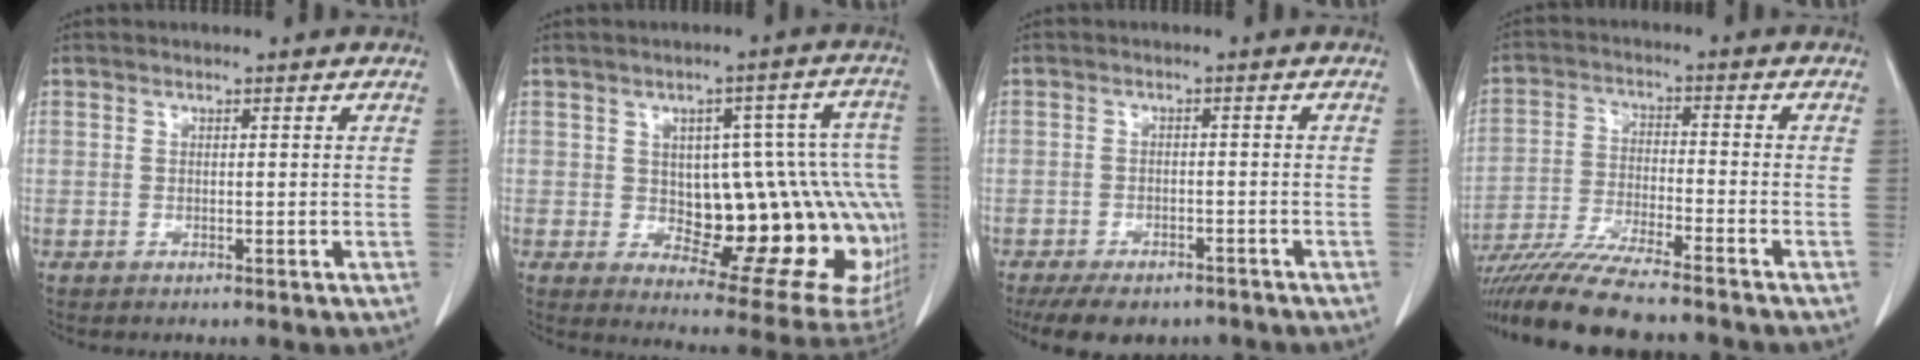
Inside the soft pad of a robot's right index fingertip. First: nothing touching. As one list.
[{"total": 21.7, "force": [-1.9, 7.6, 20.2], "torque": [-0.161, 0.036, 0.007]}, {"total": 10.7, "force": [-8.3, 5.2, 4.3], "torque": [-0.069, -0.005, -0.111]}, {"total": 14.8, "force": [-12.7, 0.8, 7.6], "torque": [-0.142, -0.031, -0.213]}]